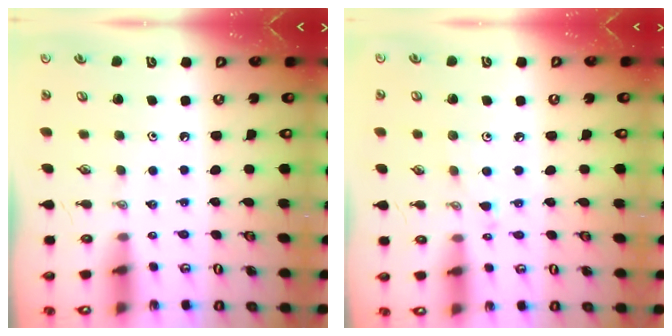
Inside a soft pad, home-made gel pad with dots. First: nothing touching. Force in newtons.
{"total": 4.9, "press": 4.9, "slide": 0.5}